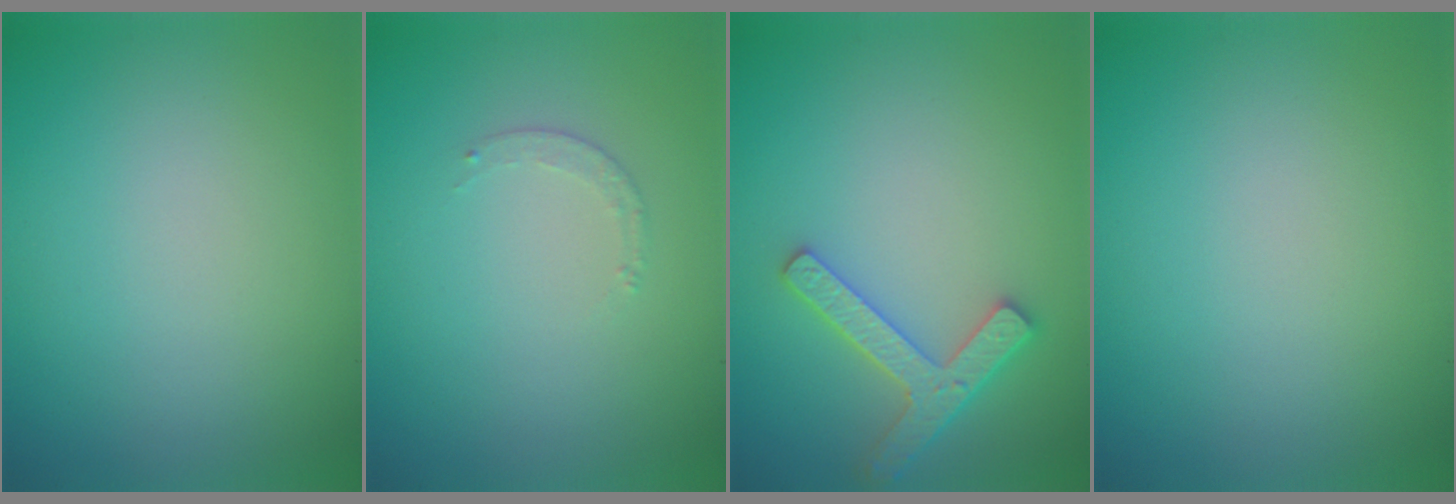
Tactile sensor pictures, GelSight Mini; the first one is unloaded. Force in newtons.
{"total": 0.6, "press": 0.5, "slide": 0.3}
{"total": 3.9, "press": 3.6, "slide": 1.5}
{"total": 0.0}